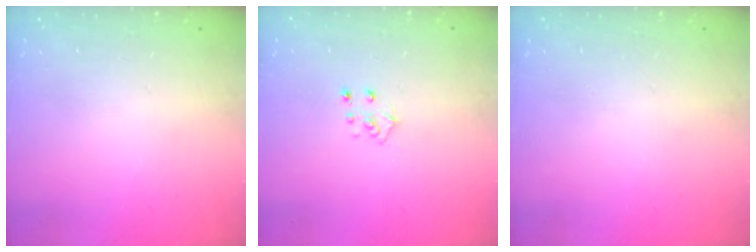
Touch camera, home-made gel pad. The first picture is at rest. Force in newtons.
{"total": 5.4, "press": 5.3, "slide": 0.4}
{"total": 0.0}